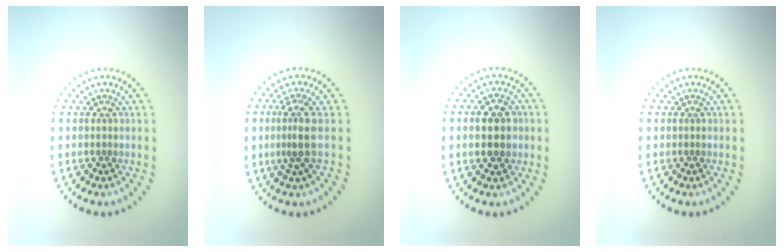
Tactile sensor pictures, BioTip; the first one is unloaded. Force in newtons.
{"total": 2.6, "press": 1.9, "slide": 1.8}
{"total": 4.5, "press": 4.5, "slide": 0.1}
{"total": 0.0}